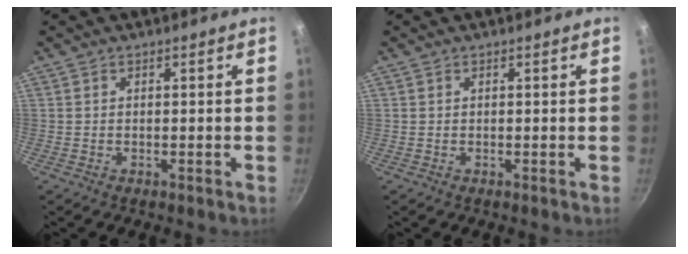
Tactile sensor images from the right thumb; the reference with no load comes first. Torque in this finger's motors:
{"motor_torque": [0.00, 0.00, 0.00, 0.00, 0.00]}